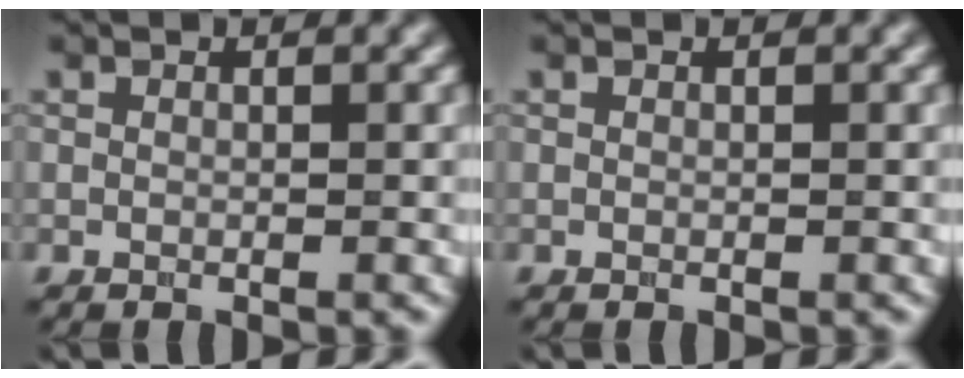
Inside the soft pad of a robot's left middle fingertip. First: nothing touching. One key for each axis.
{"total": 0.0}